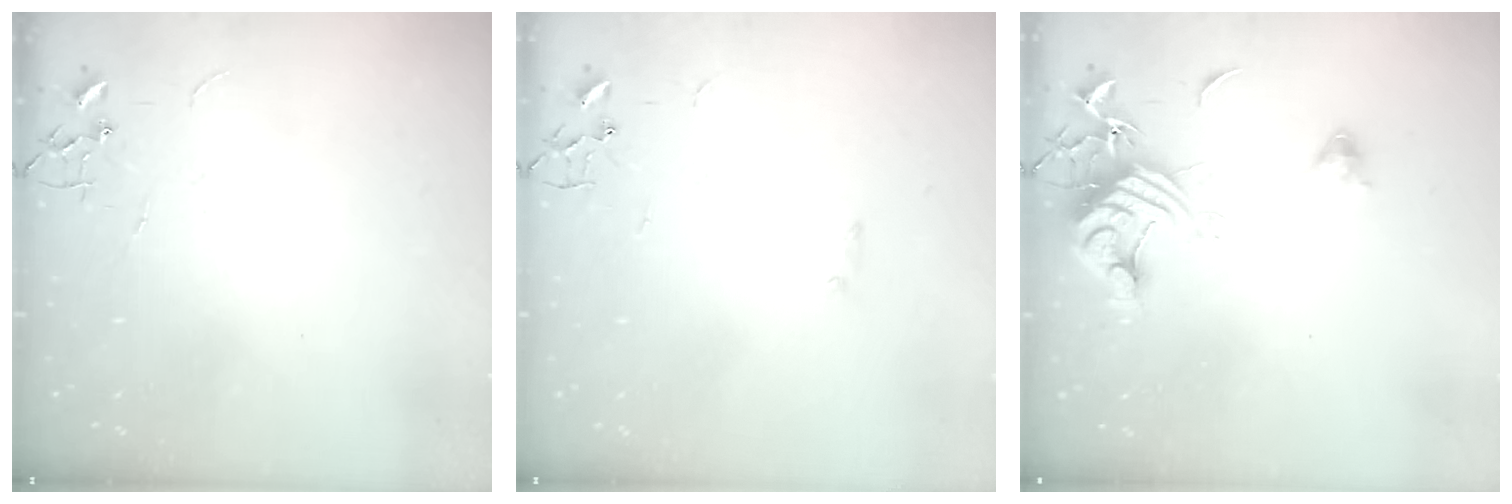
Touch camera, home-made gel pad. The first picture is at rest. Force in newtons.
{"total": 1.3, "press": 1.3, "slide": 0.3}
{"total": 13.2, "press": 13.1, "slide": 1.6}